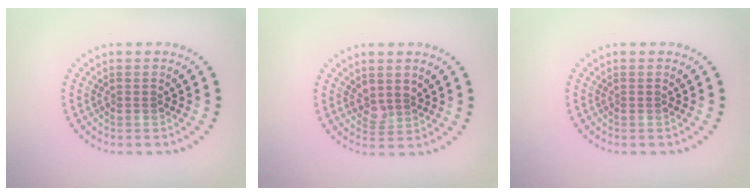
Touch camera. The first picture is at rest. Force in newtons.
{"total": 1.7, "press": 1.3, "slide": 1.1}
{"total": 0.0}